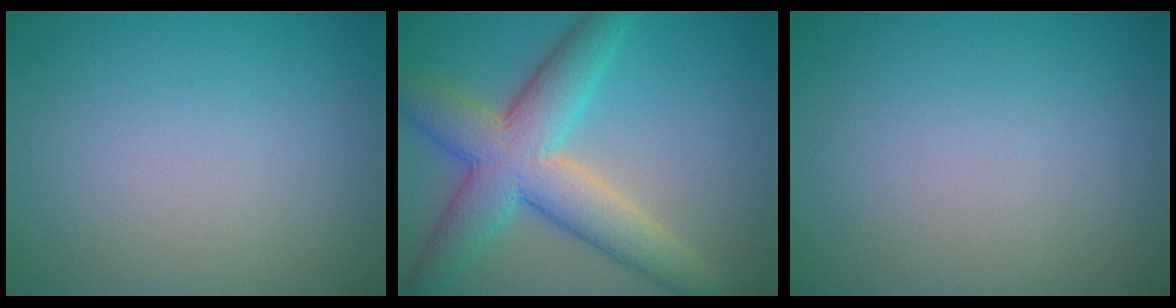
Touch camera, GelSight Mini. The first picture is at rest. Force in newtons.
{"total": 8.6, "press": 8.6, "slide": 0.6}
{"total": 0.0}